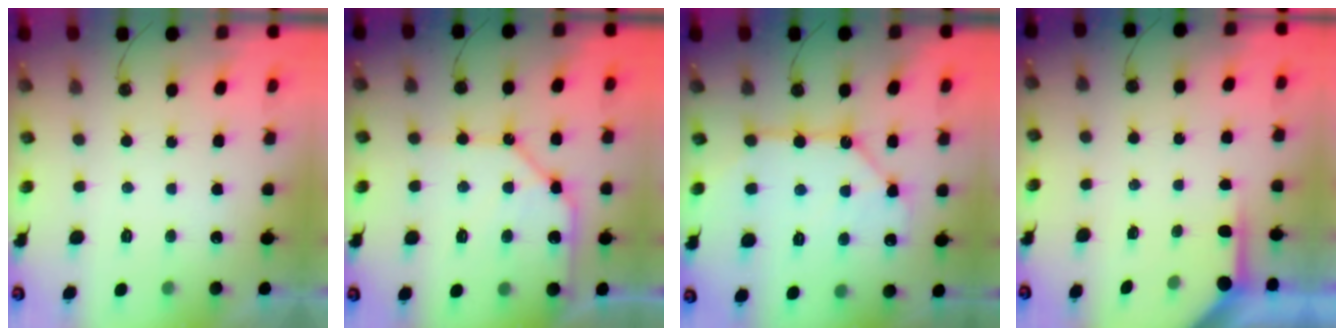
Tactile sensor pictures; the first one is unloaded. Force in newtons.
{"total": 12.2, "press": 12.1, "slide": 1.7}
{"total": 11.4, "press": 11.4, "slide": 0.9}
{"total": 4.0, "press": 3.9, "slide": 0.3}